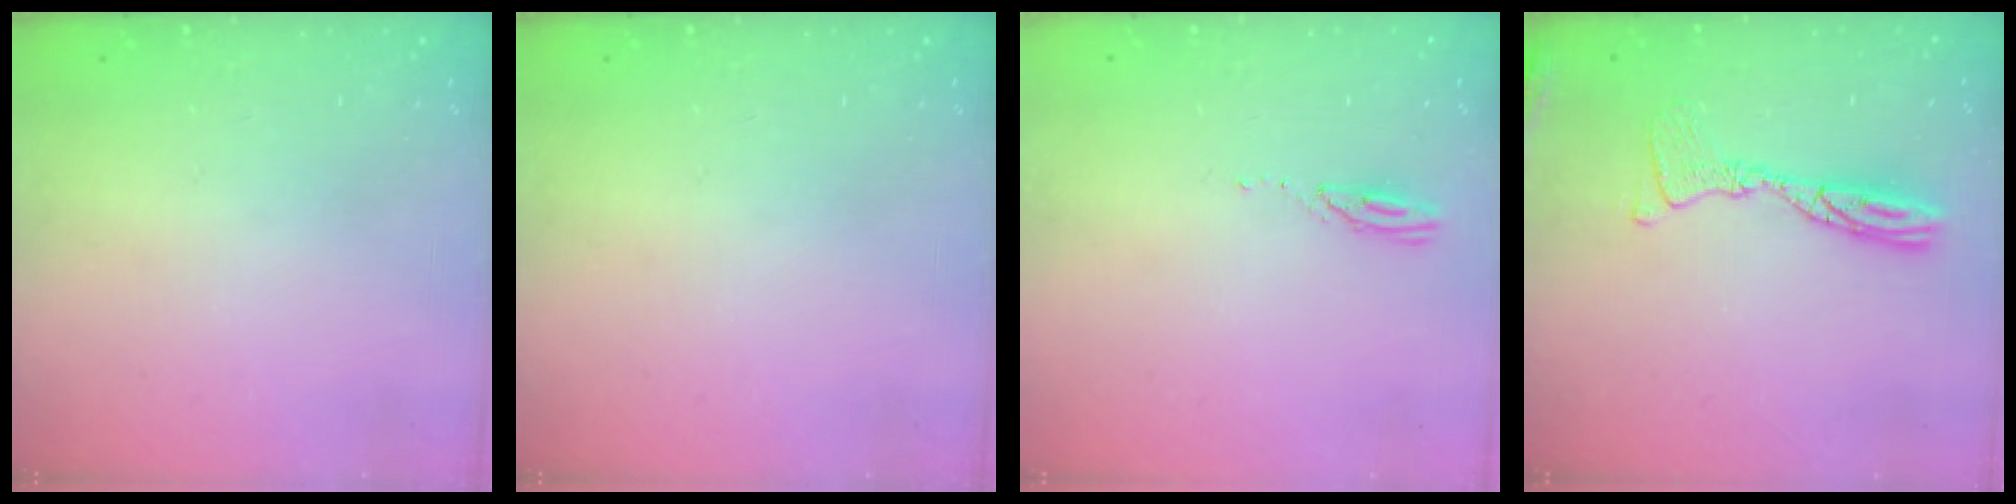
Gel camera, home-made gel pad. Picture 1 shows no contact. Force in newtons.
{"total": 0.0}
{"total": 3.0, "press": 2.9, "slide": 0.3}
{"total": 12.4, "press": 12.4, "slide": 1.1}